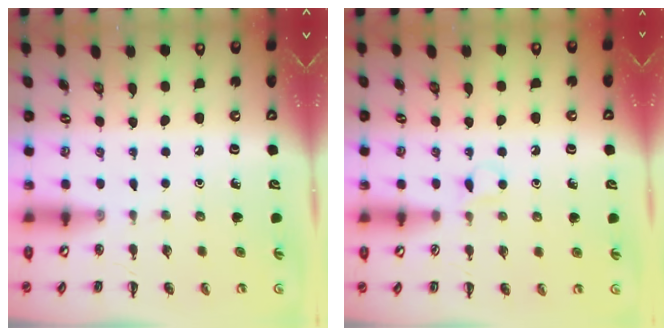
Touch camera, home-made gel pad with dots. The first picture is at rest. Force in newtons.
{"total": 3.2, "press": 3.0, "slide": 1.1}